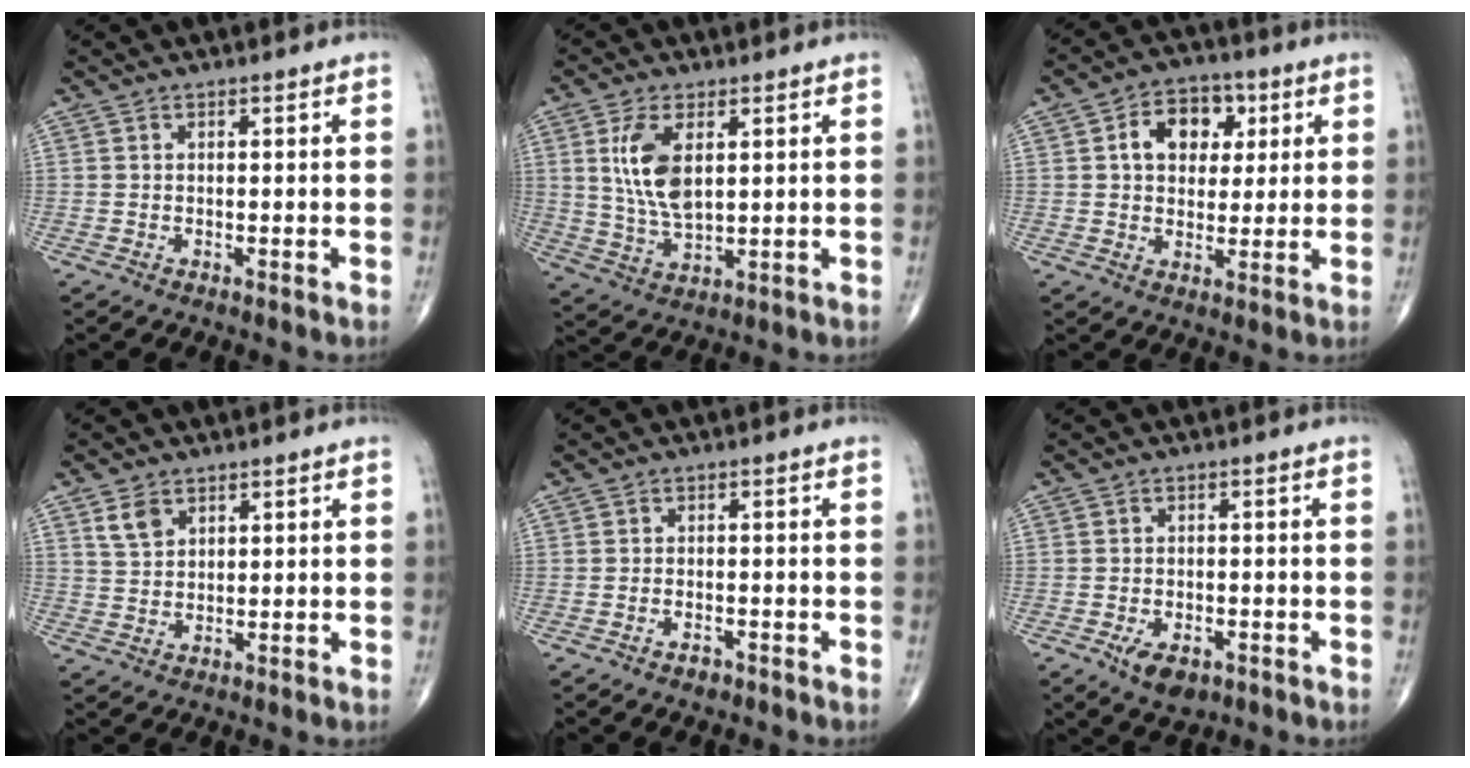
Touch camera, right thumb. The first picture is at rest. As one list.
[{"total": 9.7, "force": [2.6, 4.7, 8.1], "torque": [-0.158, -0.017, 0.056]}, {"total": 10.0, "force": [2.7, 7.3, 6.3], "torque": [-0.060, 0.004, 0.039]}, {"total": 3.8, "force": [2.2, 2.5, 1.9], "torque": [-0.028, -0.009, 0.048]}, {"total": 1.7, "force": [-1.2, 0.9, 0.8], "torque": [-0.013, 0.008, -0.017]}, {"total": 5.7, "force": [-2.7, 3.2, 3.8], "torque": [-0.061, 0.006, -0.038]}]